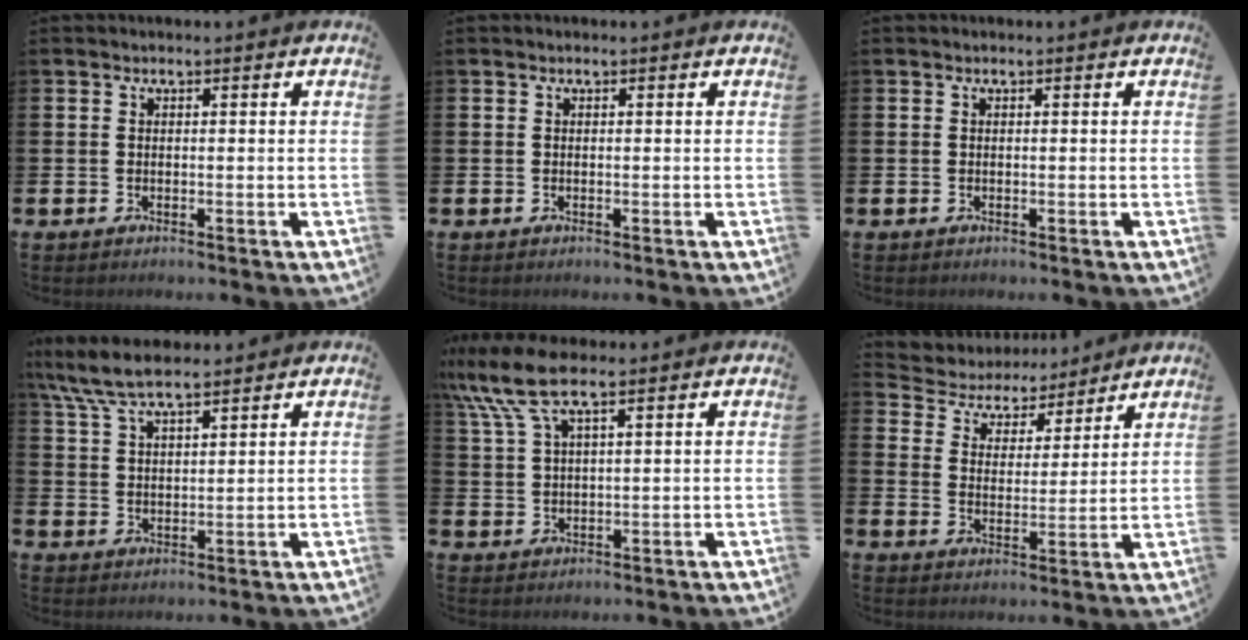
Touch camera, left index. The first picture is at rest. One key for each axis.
{"total": 0.0}
{"total": 0.0}
{"total": 7.6, "fx": 6.8, "fy": 1.6, "fz": 3.1, "tx": -0.076, "ty": -0.022, "tz": 0.123}
{"total": 8.3, "fx": 5.8, "fy": 2.3, "fz": 5.5, "tx": -0.124, "ty": -0.006, "tz": 0.106}
{"total": 5.1, "fx": 4.7, "fy": 2.1, "fz": 0.2, "tx": -0.038, "ty": -0.036, "tz": 0.077}